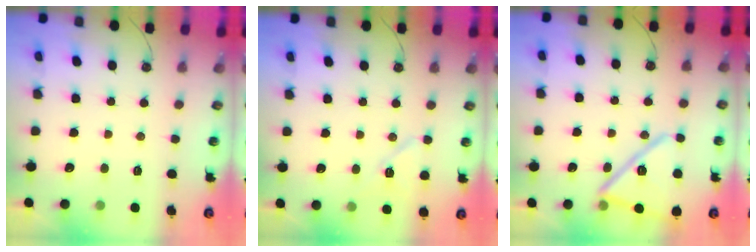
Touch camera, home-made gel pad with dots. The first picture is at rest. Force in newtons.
{"total": 7.9, "press": 7.9, "slide": 1.0}
{"total": 15.9, "press": 15.8, "slide": 1.5}